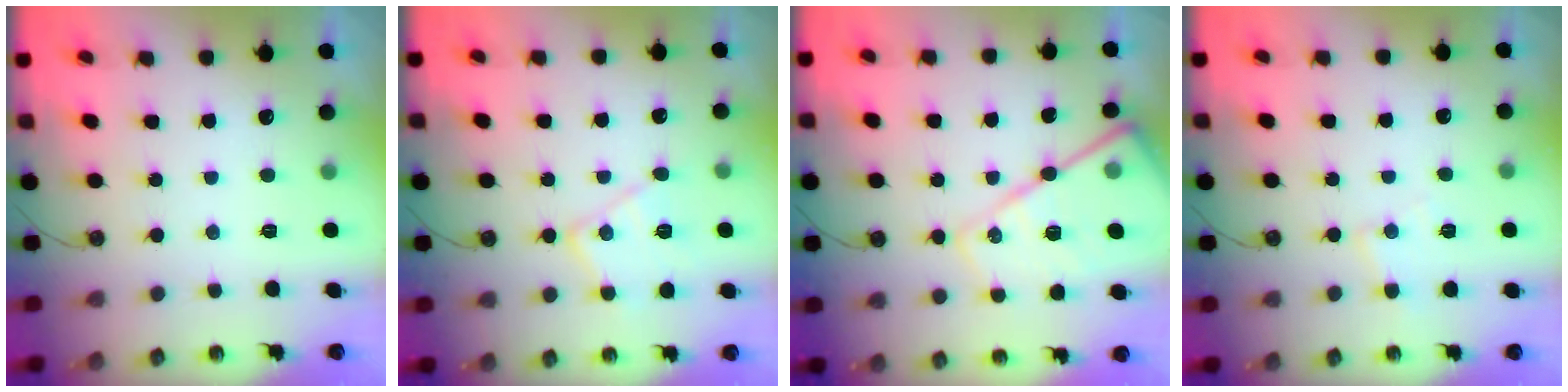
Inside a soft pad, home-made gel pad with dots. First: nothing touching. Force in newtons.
{"total": 13.1, "press": 13.1, "slide": 0.8}
{"total": 18.9, "press": 18.8, "slide": 1.8}
{"total": 5.9, "press": 5.9, "slide": 0.3}